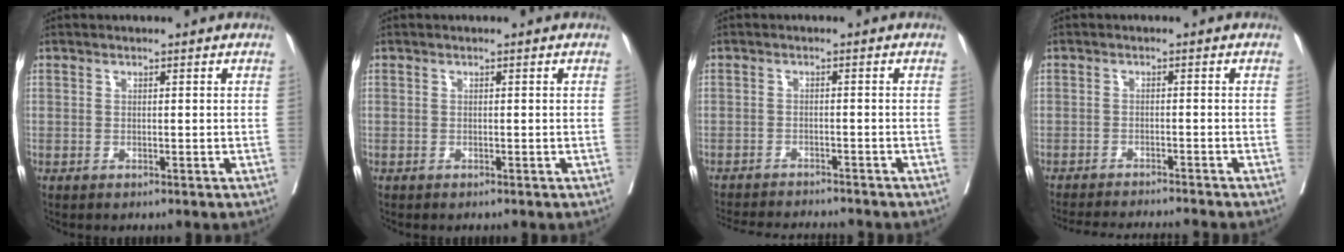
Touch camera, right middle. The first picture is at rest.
{"total": 0.0}
{"total": 10.8, "force": [-10.2, 1.2, 3.2], "torque": [-0.047, -0.006, -0.142]}
{"total": 10.0, "force": [-9.5, -0.2, 3.1], "torque": [-0.036, -0.011, -0.135]}